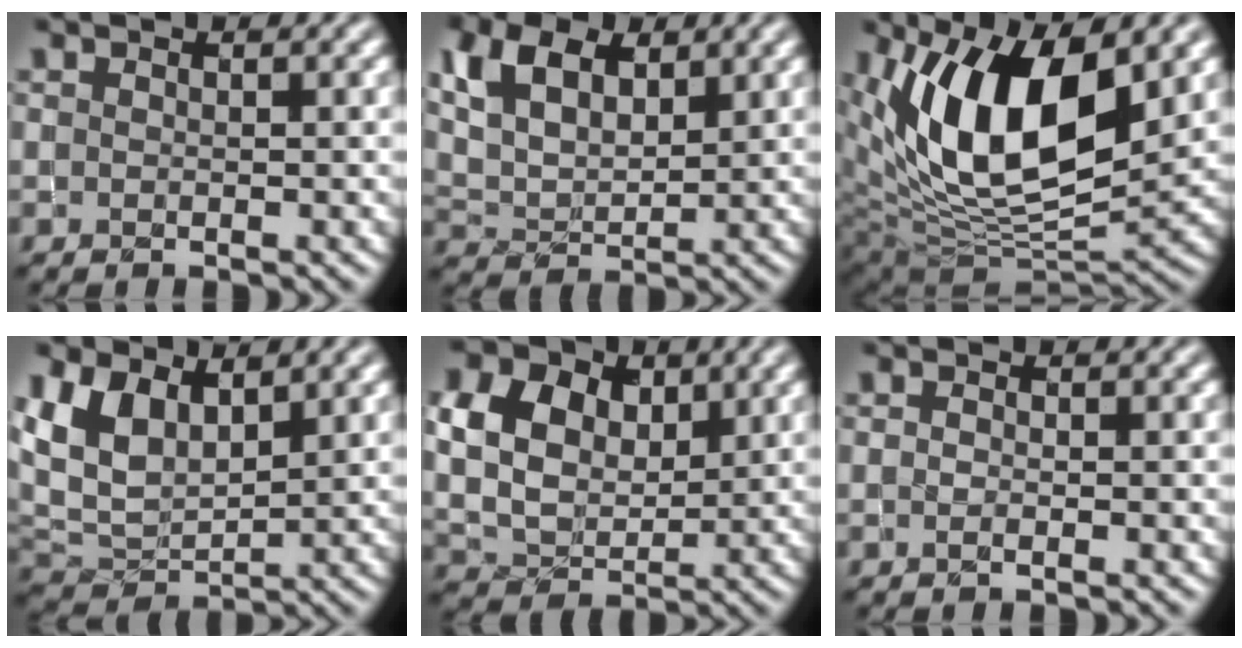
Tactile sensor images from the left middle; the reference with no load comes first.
{"total": 6.2, "force": [3.2, 3.5, 4.0], "torque": [-0.093, 0.005, 0.058]}
{"total": 13.2, "force": [4.6, 6.4, 10.7], "torque": [-0.175, -0.007, 0.078]}
{"total": 6.1, "force": [2.5, 3.7, 4.1], "torque": [-0.093, -0.006, 0.049]}
{"total": 13.8, "force": [6.3, 9.9, 7.2], "torque": [-0.169, 0.040, 0.107]}
{"total": 0.5, "force": [-0.3, 0.1, 0.4], "torque": [-0.011, -0.003, -0.007]}